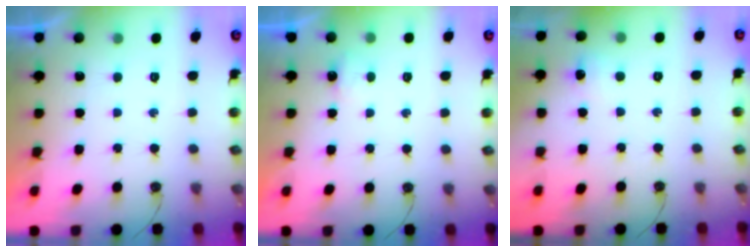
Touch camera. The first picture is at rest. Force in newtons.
{"total": 2.6, "press": 2.6, "slide": 0.4}
{"total": 4.9, "press": 4.9, "slide": 0.7}